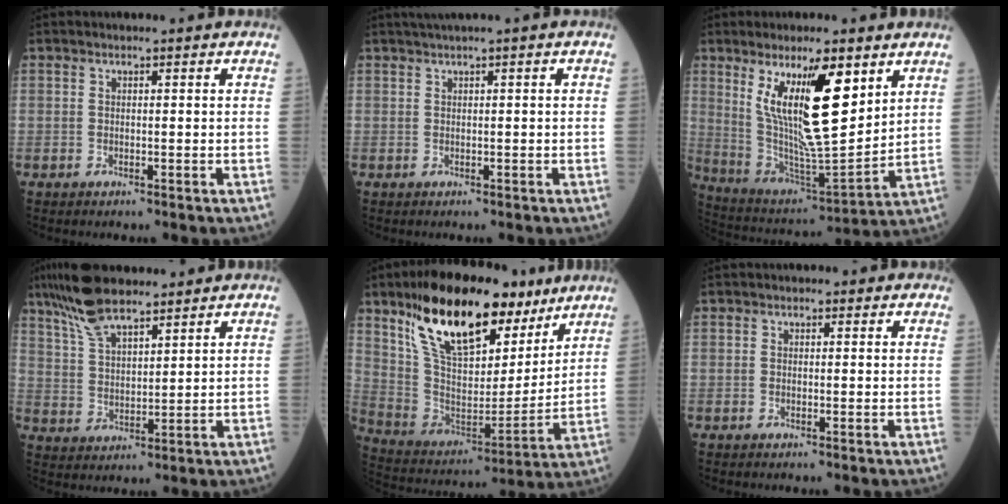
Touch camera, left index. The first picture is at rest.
{"total": 1.7, "force": [1.0, -0.4, 1.3], "torque": [-0.028, 0.009, 0.023]}
{"total": 16.1, "force": [7.0, 3.2, 14.1], "torque": [-0.260, -0.006, 0.134]}
{"total": 9.6, "force": [7.7, 2.4, 5.2], "torque": [-0.109, 0.019, 0.151]}
{"total": 21.9, "force": [14.4, 9.0, 13.9], "torque": [-0.251, 0.014, 0.254]}
{"total": 0.8, "force": [0.4, 0.7, 0.1], "torque": [0.002, 0.000, 0.001]}